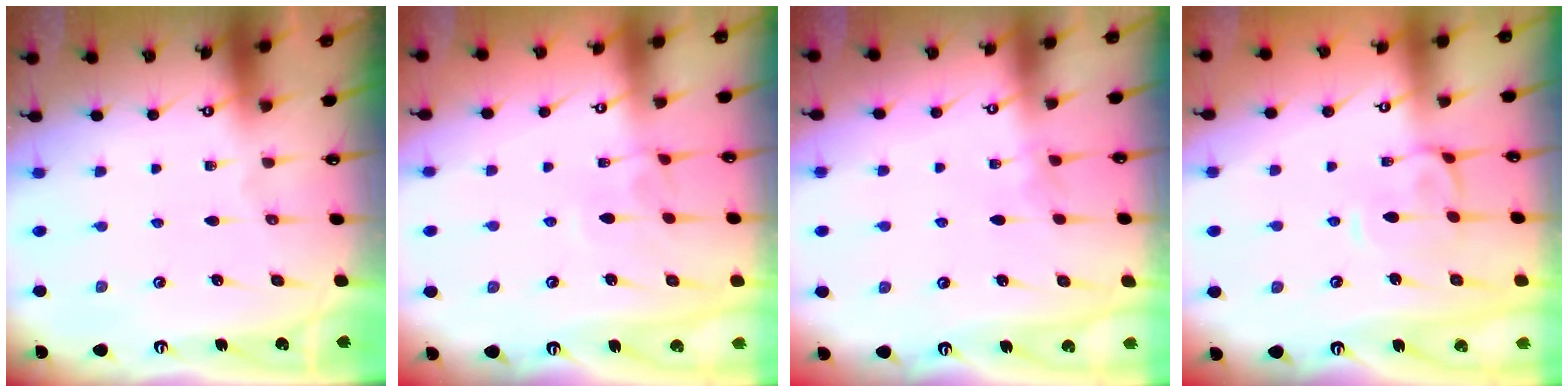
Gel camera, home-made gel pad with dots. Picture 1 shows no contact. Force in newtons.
{"total": 4.2, "press": 4.2, "slide": 0.1}
{"total": 2.7, "press": 2.7, "slide": 0.3}
{"total": 0.9, "press": 0.3, "slide": 0.8}